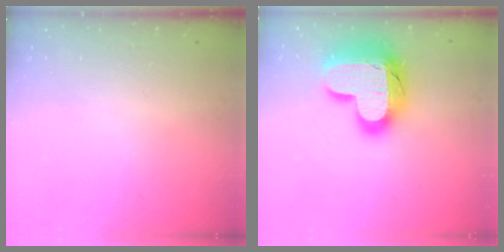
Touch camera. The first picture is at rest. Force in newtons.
{"total": 22.3, "press": 22.3, "slide": 1.5}